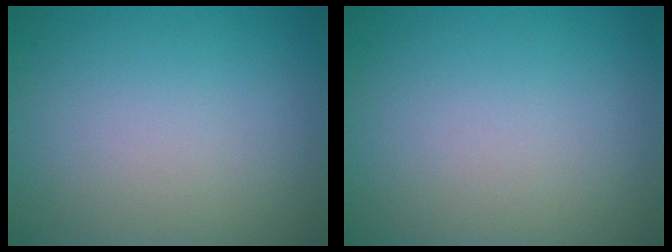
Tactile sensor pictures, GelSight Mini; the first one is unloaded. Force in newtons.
{"total": 0.0}